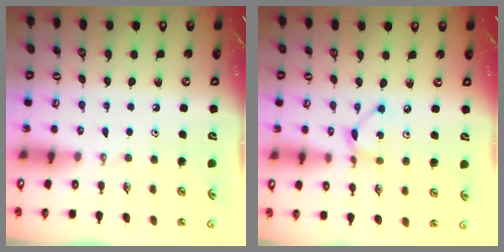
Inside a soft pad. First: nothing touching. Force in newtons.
{"total": 5.0, "press": 5.0, "slide": 0.2}